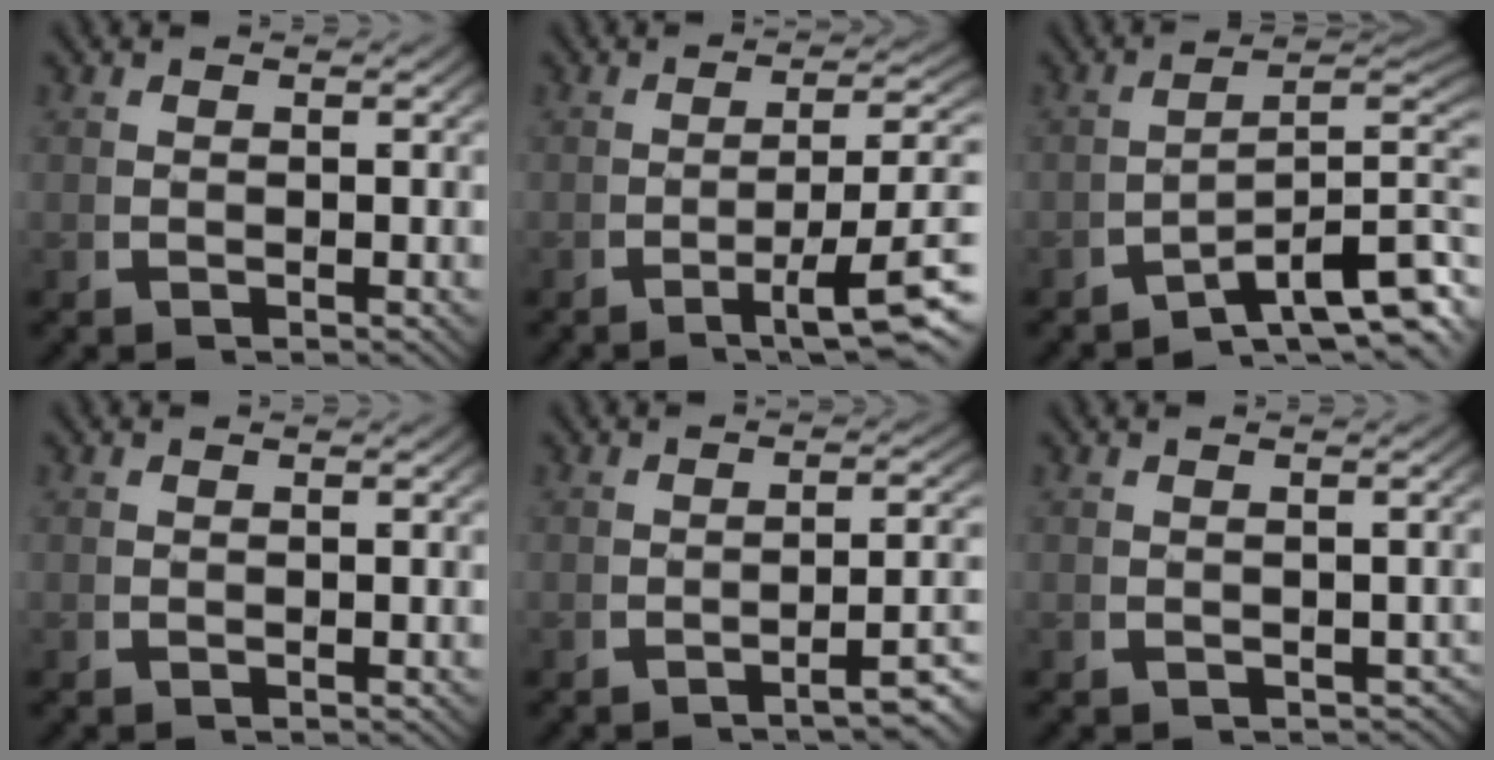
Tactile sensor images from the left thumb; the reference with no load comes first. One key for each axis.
{"total": 7.9, "fx": -2.4, "fy": 2.8, "fz": 7.0, "tx": -0.109, "ty": -0.017, "tz": -0.030}
{"total": 9.8, "fx": -3.4, "fy": 5.4, "fz": 7.4, "tx": -0.109, "ty": -0.039, "tz": -0.041}
{"total": 0.0}
{"total": 4.5, "fx": -2.5, "fy": 1.0, "fz": 3.6, "tx": -0.043, "ty": 0.003, "tz": -0.037}
{"total": 1.4, "fx": -1.1, "fy": 0.7, "fz": 0.5, "tx": -0.002, "ty": -0.006, "tz": -0.014}